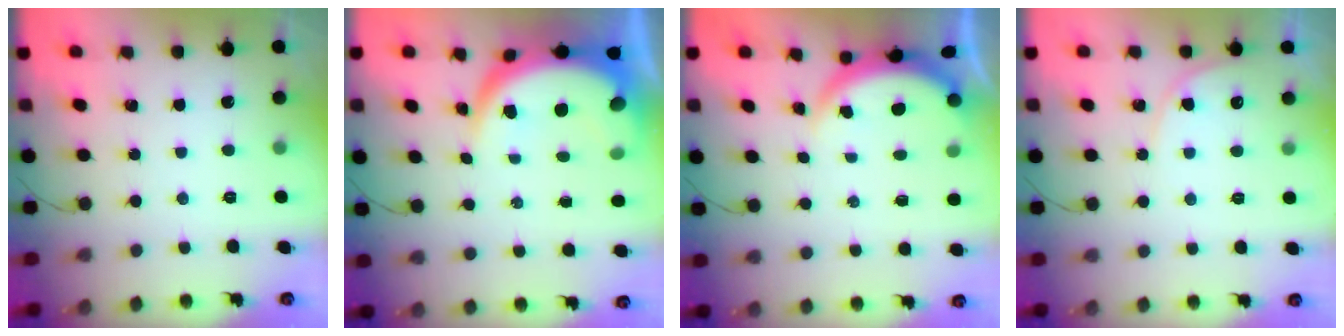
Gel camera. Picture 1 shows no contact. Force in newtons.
{"total": 9.5, "press": 9.5, "slide": 1.2}
{"total": 3.7, "press": 3.6, "slide": 0.6}
{"total": 4.4, "press": 4.3, "slide": 0.3}